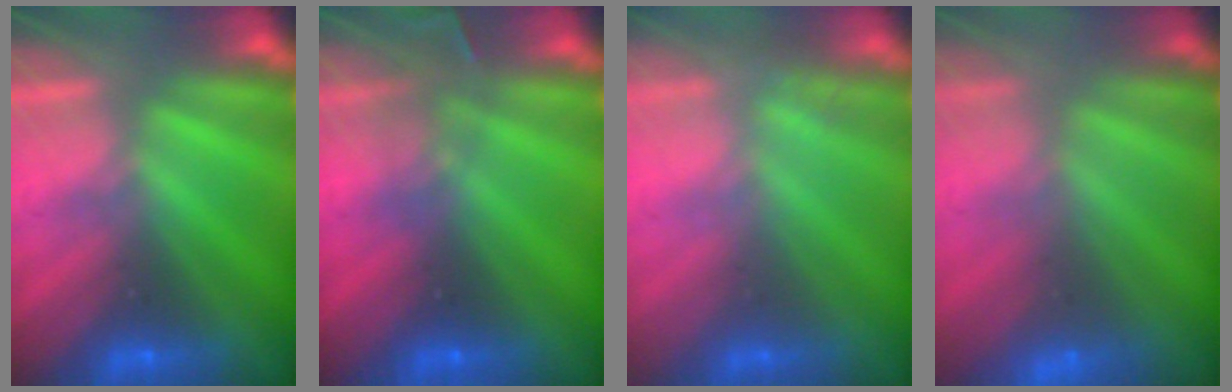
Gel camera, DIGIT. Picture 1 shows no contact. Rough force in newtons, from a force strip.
{"total": 3.0}
{"total": 2.6}
{"total": 2.9}